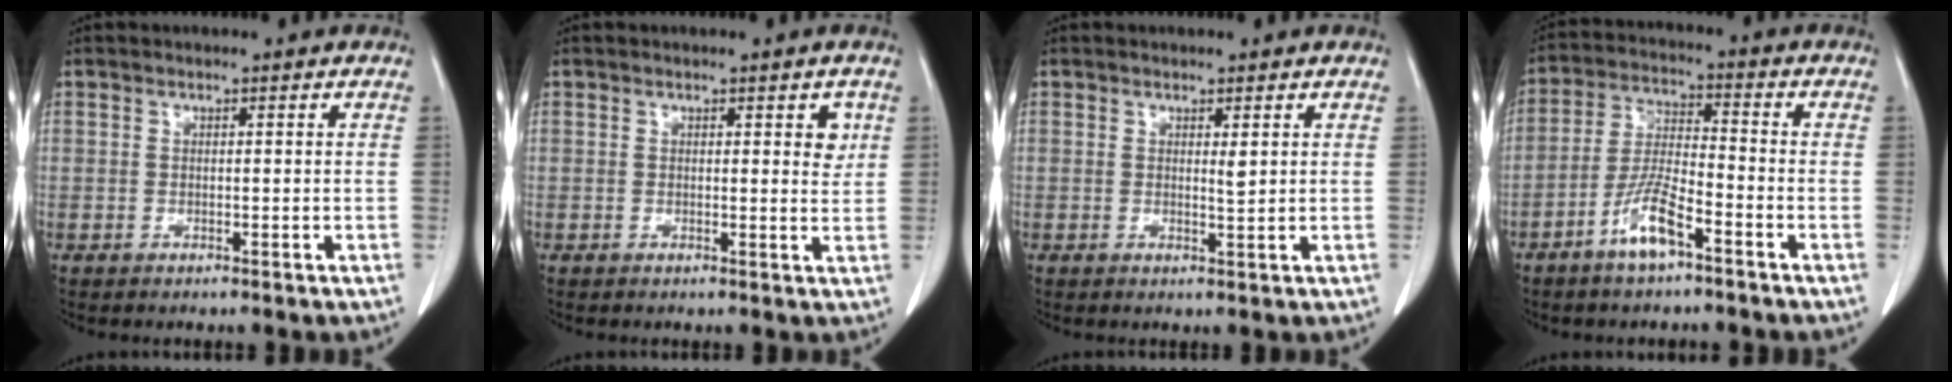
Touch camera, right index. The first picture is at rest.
{"total": 2.5, "force": [1.0, 0.8, 2.1], "torque": [-0.023, -0.004, 0.011]}
{"total": 1.2, "force": [0.5, 0.1, 1.1], "torque": [-0.025, -0.006, 0.010]}
{"total": 7.8, "force": [-4.6, 1.5, 6.1], "torque": [-0.128, -0.002, -0.090]}